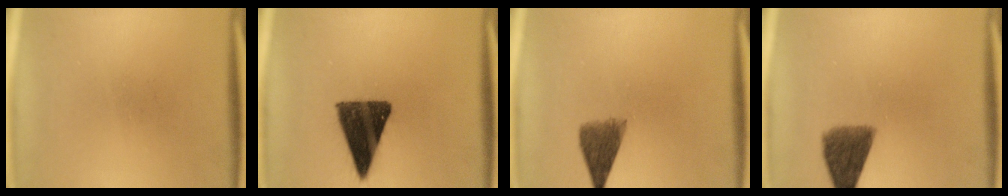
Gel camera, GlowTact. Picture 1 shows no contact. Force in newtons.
{"total": 13.4}
{"total": 5.1}
{"total": 7.0}